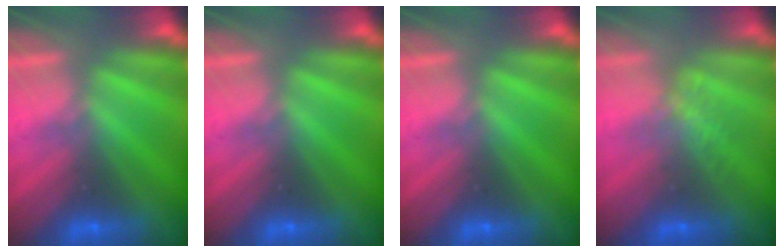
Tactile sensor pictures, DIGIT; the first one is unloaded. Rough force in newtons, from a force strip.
{"total": 0.0}
{"total": 0.0}
{"total": 1.3}